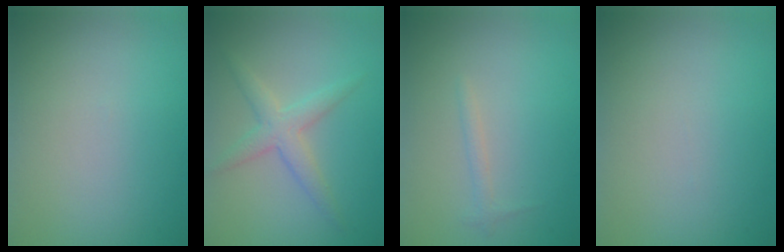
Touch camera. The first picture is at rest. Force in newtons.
{"total": 2.8, "press": 2.8, "slide": 0.0}
{"total": 0.8, "press": 0.8, "slide": 0.0}
{"total": 0.0}